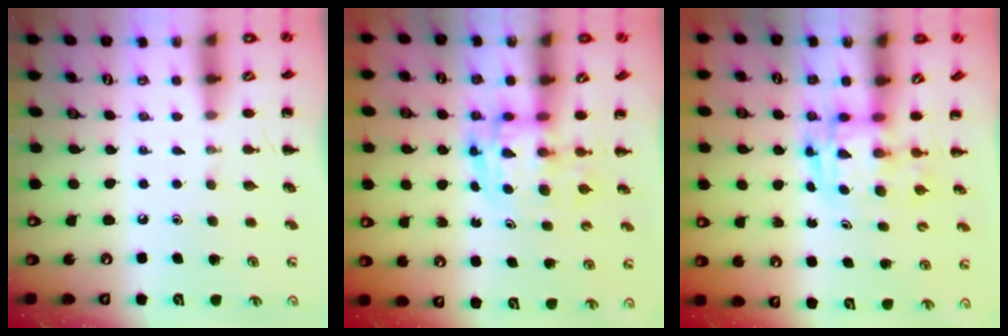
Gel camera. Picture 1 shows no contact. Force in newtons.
{"total": 3.6, "press": 3.6, "slide": 0.6}
{"total": 2.9, "press": 2.9, "slide": 0.5}